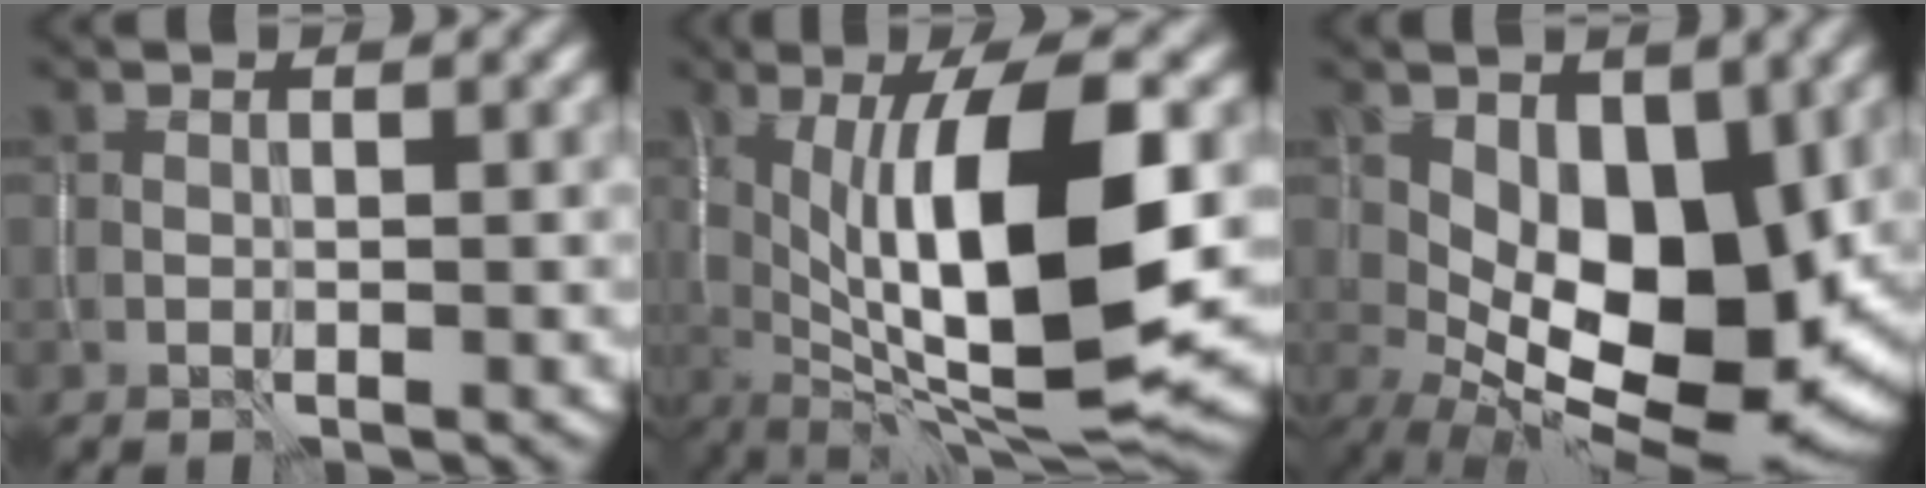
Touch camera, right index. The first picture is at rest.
{"total": 13.7, "force": [0.5, 4.0, 13.1], "torque": [-0.201, -0.005, 0.012]}
{"total": 12.2, "force": [0.4, 6.3, 10.5], "torque": [-0.150, -0.018, 0.007]}